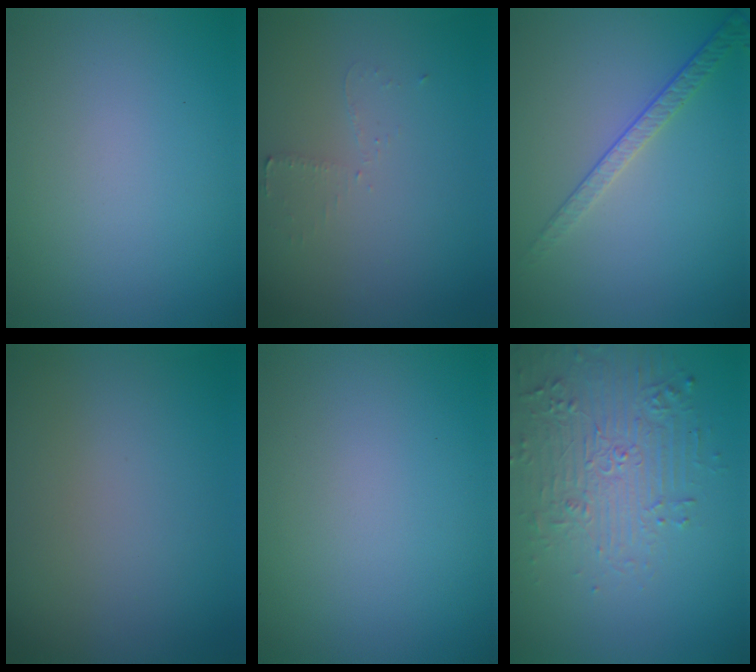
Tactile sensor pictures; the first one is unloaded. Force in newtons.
{"total": 1.2, "press": 1.1, "slide": 0.3}
{"total": 2.1, "press": 1.6, "slide": 1.4}
{"total": 0.0}
{"total": 0.0}
{"total": 4.9, "press": 4.1, "slide": 2.7}